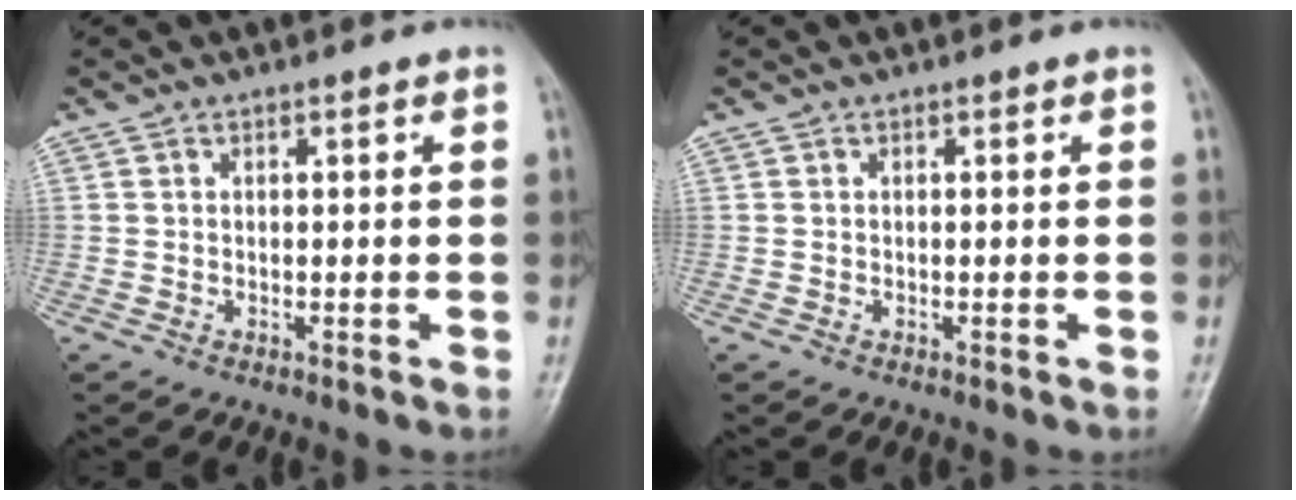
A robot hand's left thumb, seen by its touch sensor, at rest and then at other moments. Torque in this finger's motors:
{"motor_torque": [0.00, 0.00, 0.01, -0.04, 0.00]}